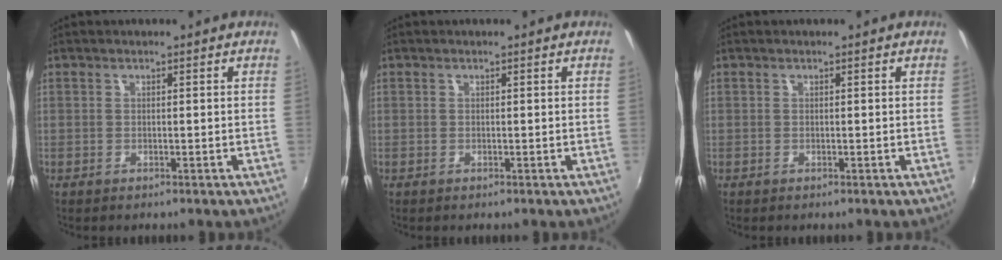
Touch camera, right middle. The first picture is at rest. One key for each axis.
{"total": 0.0}
{"total": 0.0}